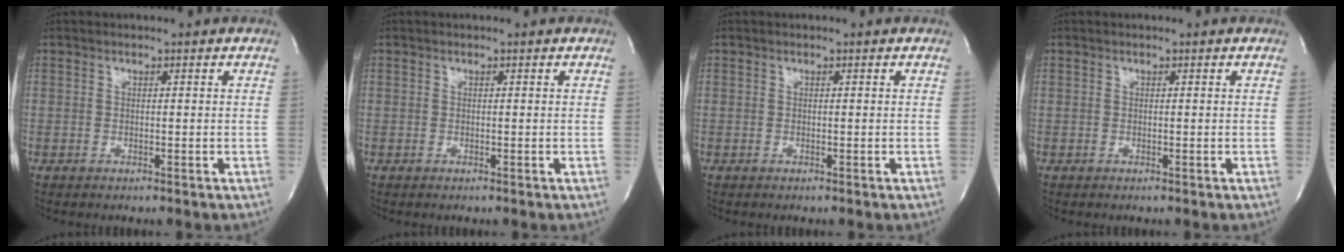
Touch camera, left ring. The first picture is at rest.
{"total": 0.0}
{"total": 0.0}
{"total": 0.0}